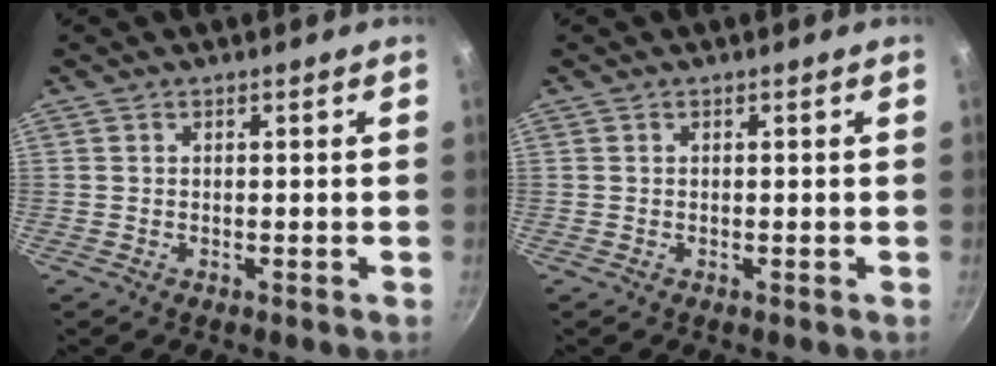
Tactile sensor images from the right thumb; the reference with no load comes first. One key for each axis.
{"total": 0.0}